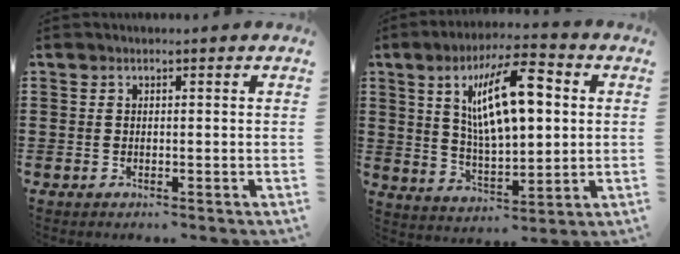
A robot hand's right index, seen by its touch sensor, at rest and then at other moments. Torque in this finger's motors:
{"motor_torque": [2.13, 0.01, 1.05, 0.21]}